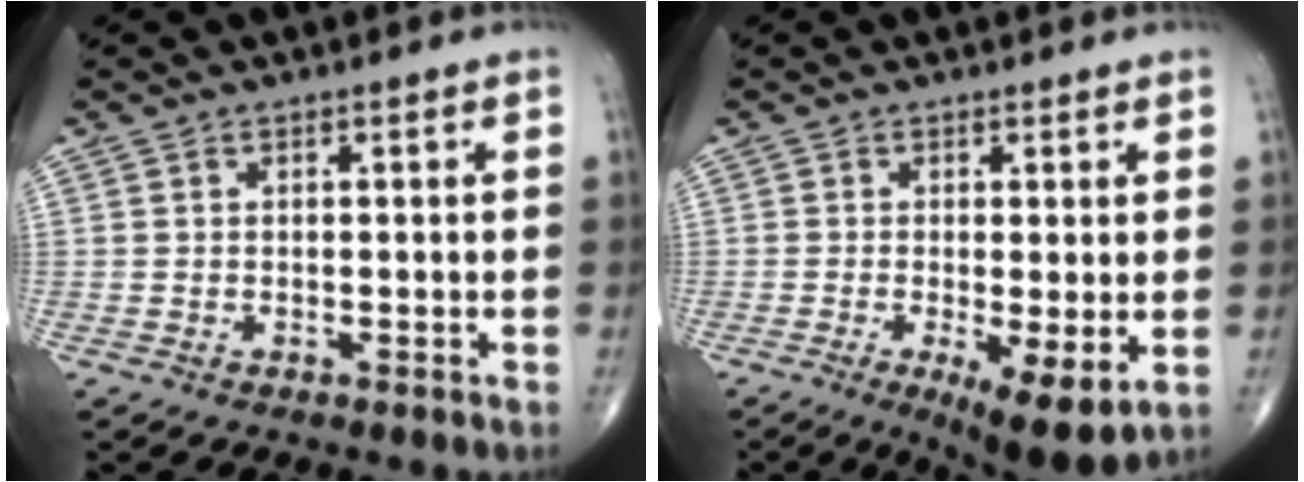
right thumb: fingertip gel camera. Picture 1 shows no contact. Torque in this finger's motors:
{"motor_torque": [-0.20, 0.52, 0.07, -0.16, 0.06]}